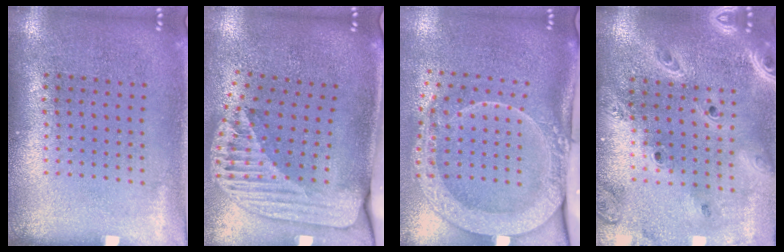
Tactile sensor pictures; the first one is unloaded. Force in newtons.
{"total": 2.6, "press": 1.8, "slide": 1.8}
{"total": 3.0, "press": 2.1, "slide": 2.1}
{"total": 2.9, "press": 2.5, "slide": 1.6}